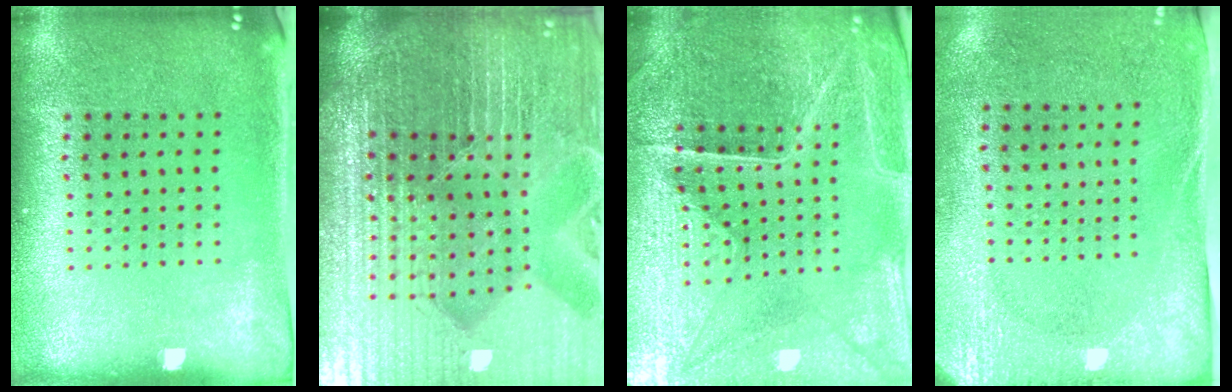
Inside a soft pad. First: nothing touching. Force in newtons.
{"total": 7.2, "press": 6.3, "slide": 3.5}
{"total": 3.8, "press": 3.8, "slide": 0.5}
{"total": 2.8, "press": 2.2, "slide": 1.7}